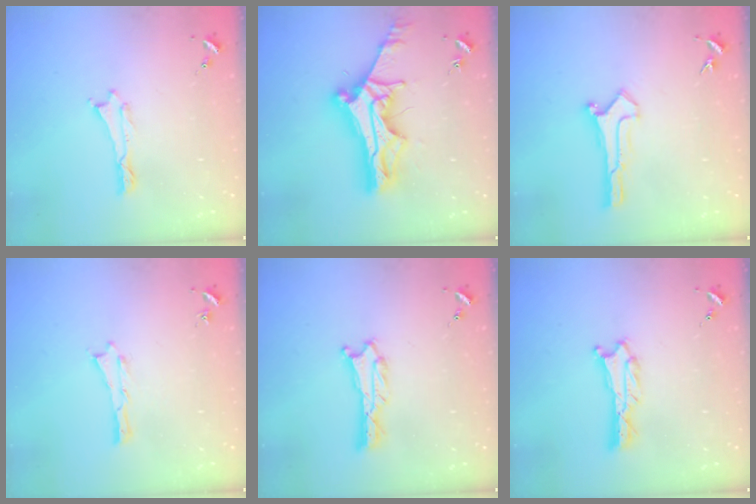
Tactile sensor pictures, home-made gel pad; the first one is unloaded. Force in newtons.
{"total": 12.6, "press": 12.6, "slide": 1.0}
{"total": 0.0}
{"total": 0.0}
{"total": 0.9, "press": 0.9, "slide": 0.1}
{"total": 0.7, "press": 0.7, "slide": 0.1}